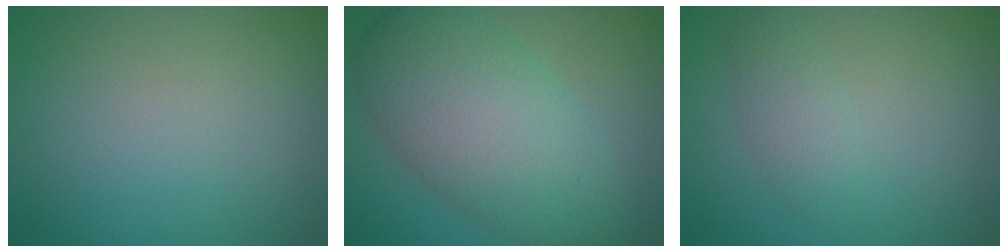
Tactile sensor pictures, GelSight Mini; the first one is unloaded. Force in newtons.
{"total": 8.6, "press": 8.6, "slide": 0.1}
{"total": 1.7, "press": 1.7, "slide": 0.0}